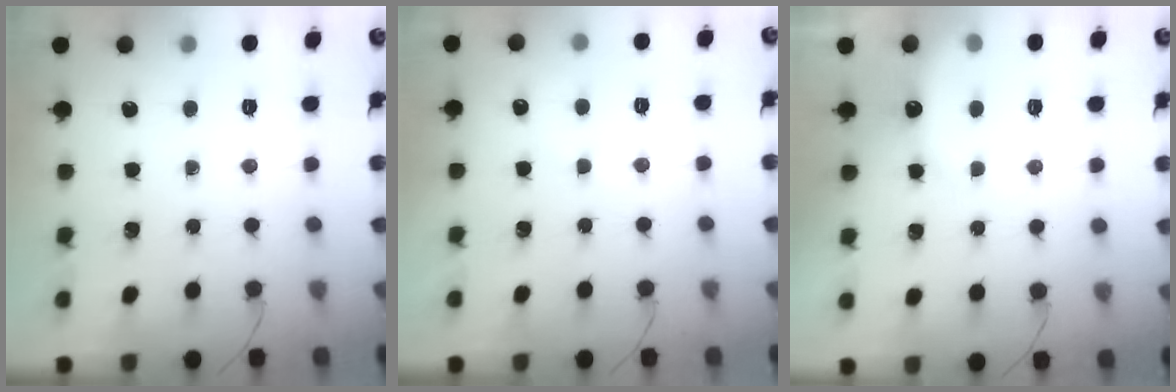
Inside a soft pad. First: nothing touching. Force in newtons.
{"total": 4.8, "press": 4.6, "slide": 1.5}
{"total": 7.8, "press": 7.6, "slide": 1.5}